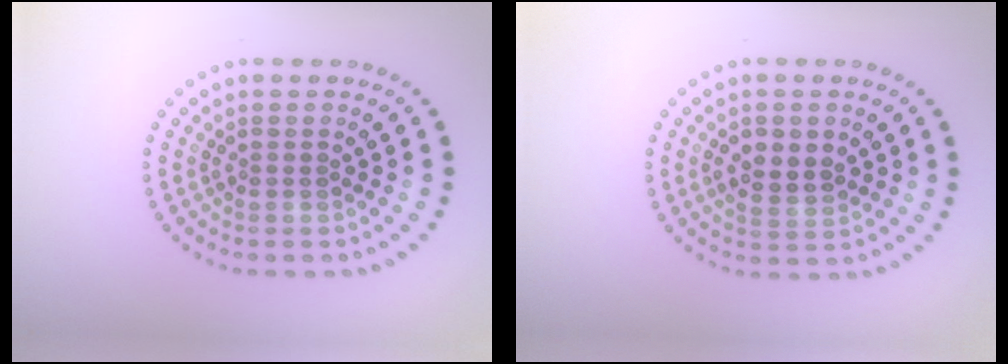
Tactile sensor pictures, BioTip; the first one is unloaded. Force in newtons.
{"total": 2.9, "press": 2.9, "slide": 0.4}